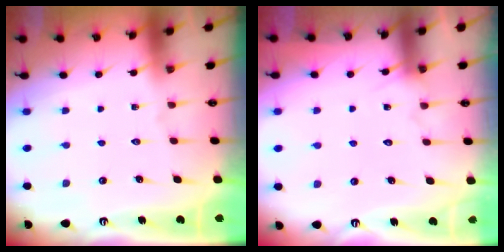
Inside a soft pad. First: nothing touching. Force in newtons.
{"total": 4.7, "press": 4.7, "slide": 0.4}